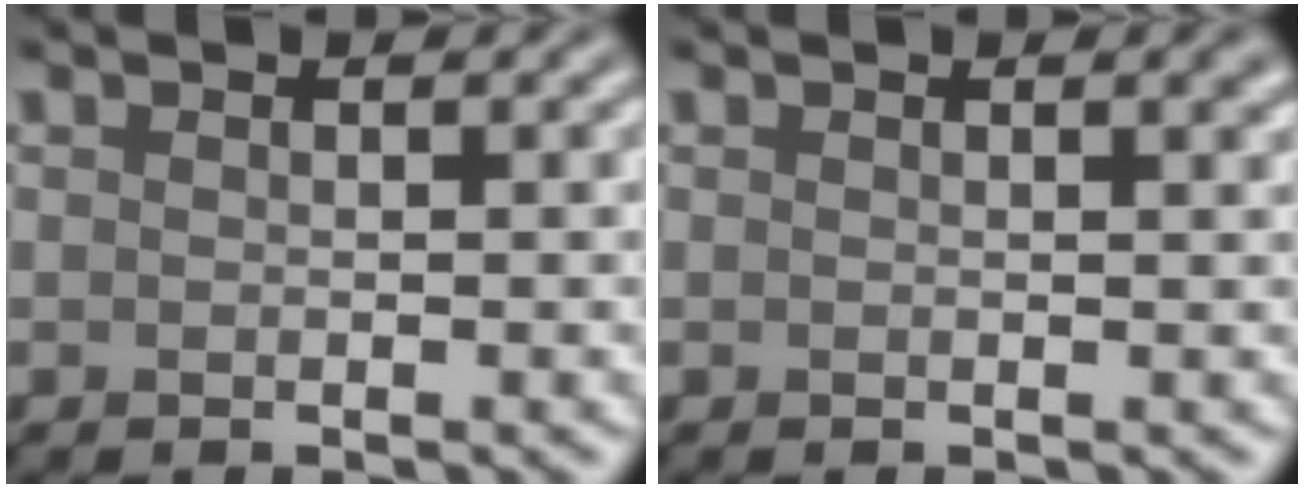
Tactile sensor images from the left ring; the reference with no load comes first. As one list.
[{"total": 1.0, "force": [0.5, 0.3, 0.8], "torque": [-0.005, 0.003, 0.008]}]